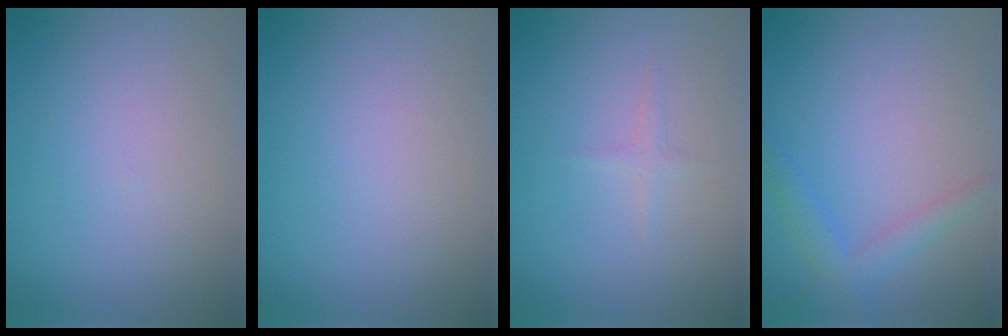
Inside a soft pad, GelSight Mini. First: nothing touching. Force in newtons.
{"total": 0.0}
{"total": 0.7, "press": 0.7, "slide": 0.1}
{"total": 2.3, "press": 2.3, "slide": 0.2}